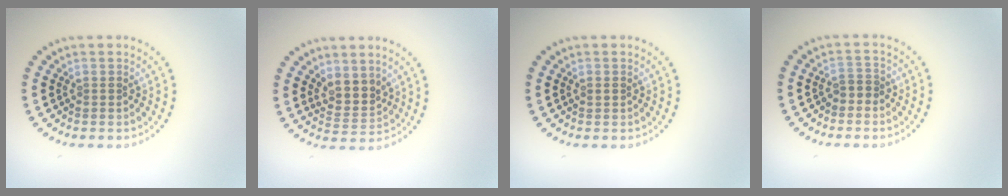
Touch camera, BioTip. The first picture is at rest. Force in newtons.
{"total": 2.5, "press": 1.9, "slide": 1.5}
{"total": 0.7, "press": 0.7, "slide": 0.1}
{"total": 1.2, "press": 1.0, "slide": 0.6}